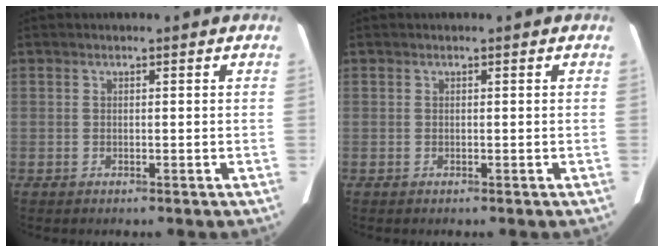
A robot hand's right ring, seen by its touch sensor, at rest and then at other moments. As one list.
[{"total": 0.0}]